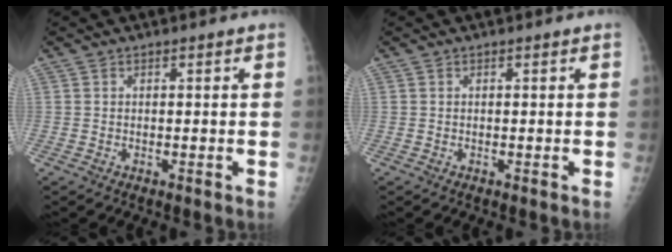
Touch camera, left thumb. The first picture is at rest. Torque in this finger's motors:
{"motor_torque": [0.00, 0.00, -0.05, -0.05, 0.00]}